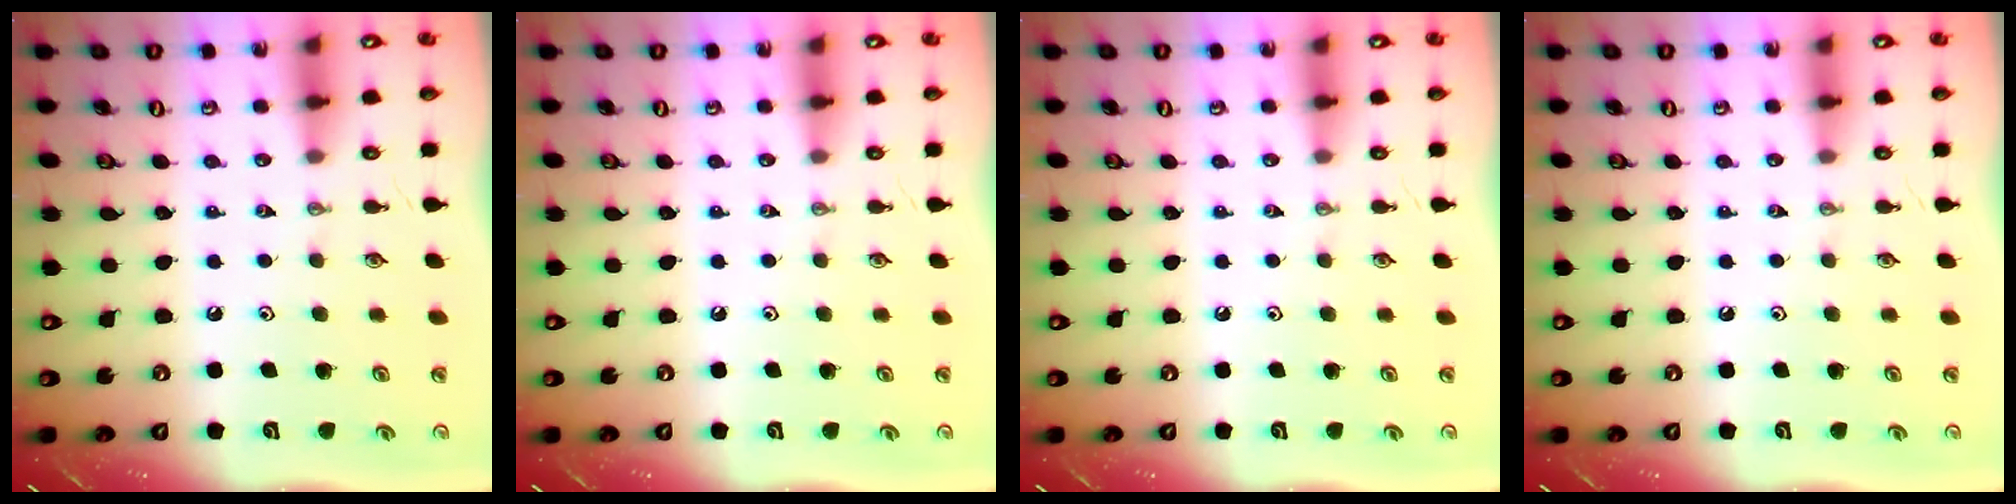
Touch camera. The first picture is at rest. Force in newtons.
{"total": 0.0}
{"total": 0.0}
{"total": 0.0}